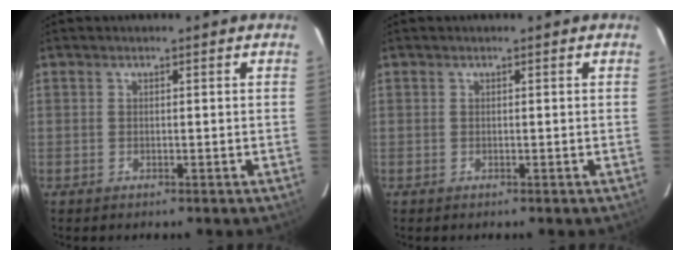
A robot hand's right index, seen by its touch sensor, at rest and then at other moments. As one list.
[{"total": 0.0}]